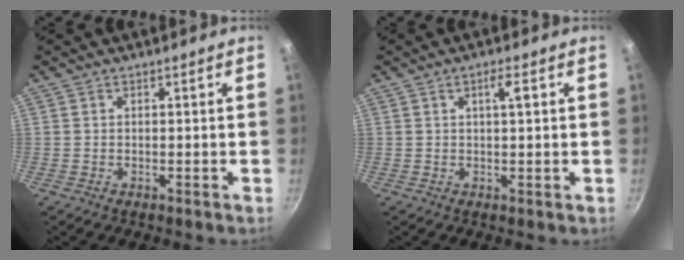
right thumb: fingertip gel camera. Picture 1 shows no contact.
{"total": 3.0, "force": [0.8, 0.5, 2.8], "torque": [-0.045, 0.001, 0.012]}